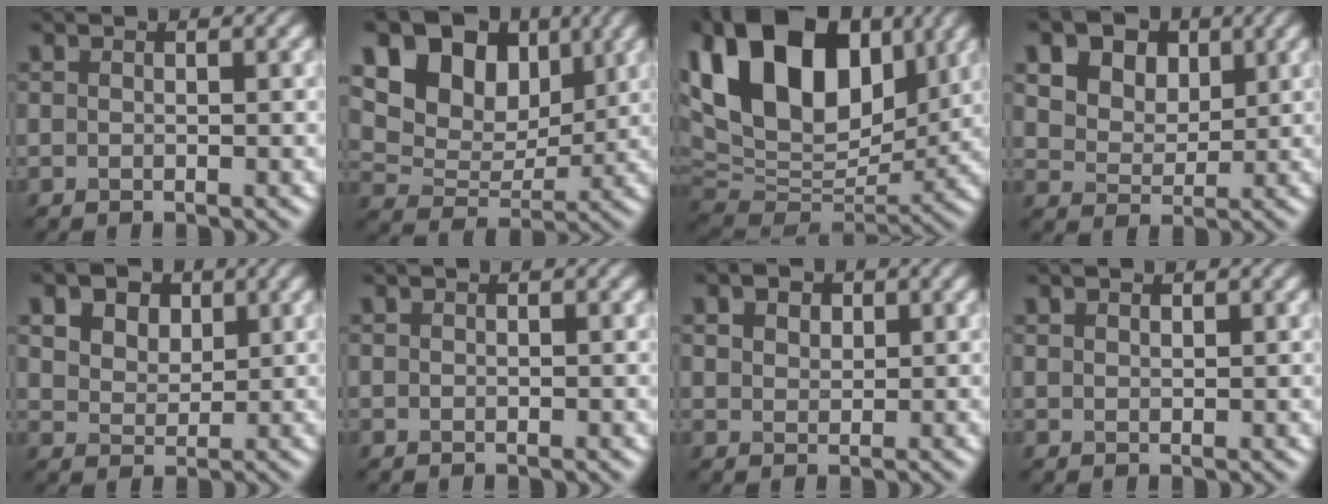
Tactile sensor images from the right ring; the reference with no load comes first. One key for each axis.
{"total": 13.3, "fx": 6.6, "fy": 9.1, "fz": 7.1, "tx": -0.133, "ty": 0.027, "tz": 0.120}
{"total": 17.1, "fx": 6.7, "fy": 10.7, "fz": 11.6, "tx": -0.219, "ty": 0.041, "tz": 0.115}
{"total": 11.9, "fx": 6.0, "fy": 8.2, "fz": 6.1, "tx": -0.124, "ty": 0.037, "tz": 0.093}
{"total": 8.3, "fx": 4.6, "fy": 5.4, "fz": 4.3, "tx": -0.084, "ty": 0.023, "tz": 0.061}
{"total": 0.0}
{"total": 3.5, "fx": 2.1, "fy": 2.2, "fz": 1.8, "tx": -0.036, "ty": 0.018, "tz": 0.019}
{"total": 0.7, "fx": 0.6, "fy": 0.2, "fz": 0.2, "tx": -0.004, "ty": 0.000, "tz": 0.013}